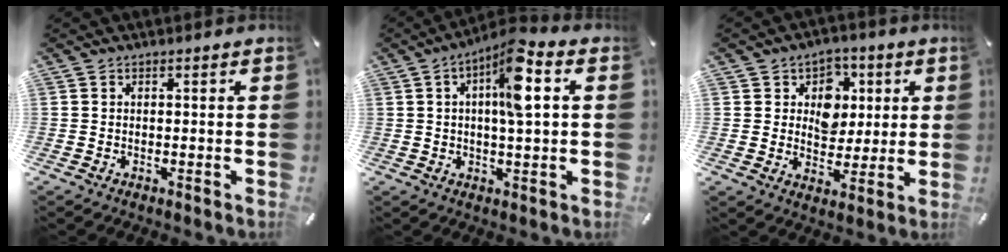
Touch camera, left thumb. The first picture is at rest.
{"total": 10.8, "force": [2.9, 2.8, 10.0], "torque": [-0.163, 0.002, 0.044]}
{"total": 8.7, "force": [1.9, 7.8, 3.4], "torque": [-0.043, -0.006, 0.033]}